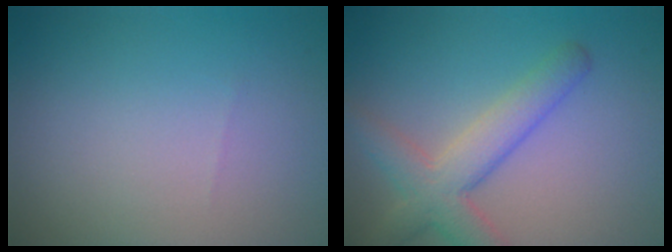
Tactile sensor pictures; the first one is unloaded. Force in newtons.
{"total": 4.6, "press": 4.6, "slide": 0.3}